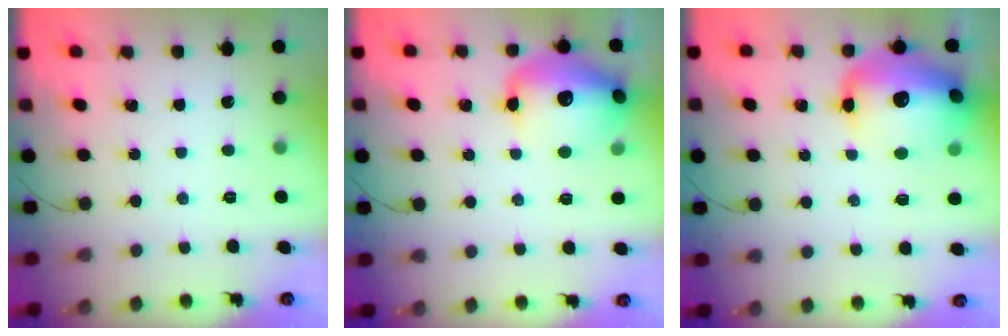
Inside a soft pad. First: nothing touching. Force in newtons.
{"total": 16.1, "press": 15.7, "slide": 3.2}
{"total": 22.1, "press": 20.7, "slide": 7.7}